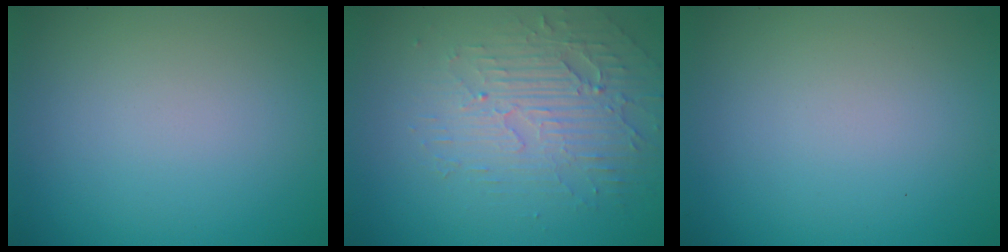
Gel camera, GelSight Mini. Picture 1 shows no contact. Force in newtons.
{"total": 3.8, "press": 3.3, "slide": 1.8}
{"total": 0.0}